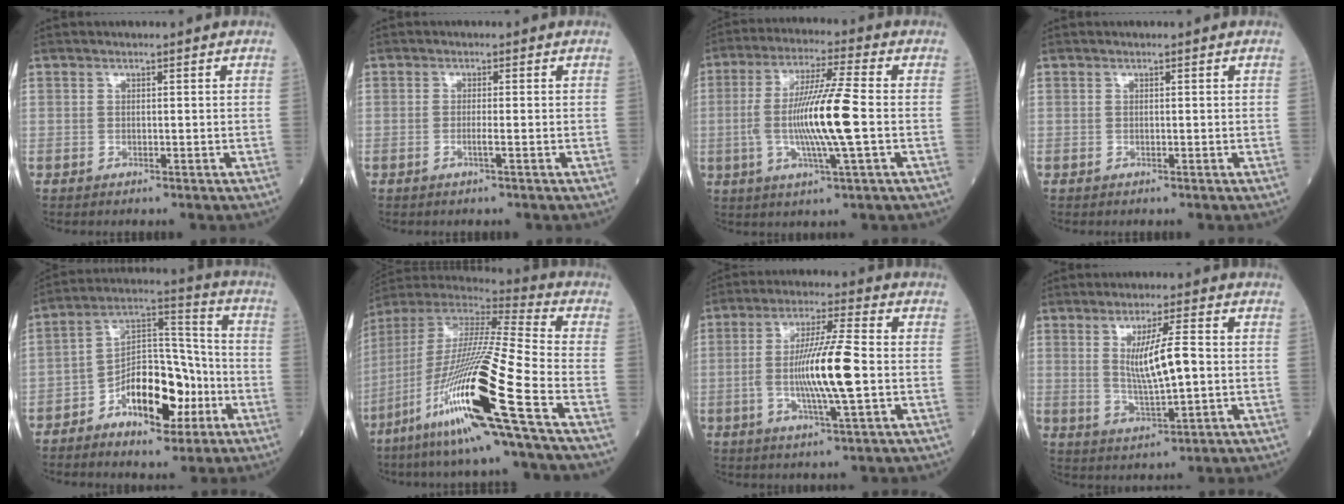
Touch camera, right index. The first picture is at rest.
{"total": 1.0, "force": [-0.3, -0.2, 1.0], "torque": [-0.018, 0.001, -0.005]}
{"total": 12.2, "force": [-1.2, -0.1, 12.2], "torque": [-0.237, 0.001, -0.025]}
{"total": 0.0}
{"total": 13.1, "force": [-5.5, 6.2, 10.1], "torque": [-0.178, 0.025, -0.084]}
{"total": 24.5, "force": [-10.8, -0.7, 22.0], "torque": [-0.445, -0.053, -0.207]}
{"total": 11.3, "force": [-1.2, 0.4, 11.2], "torque": [-0.211, 0.000, -0.024]}
{"total": 7.8, "force": [0.8, 0.7, 7.7], "torque": [-0.140, -0.007, 0.020]}